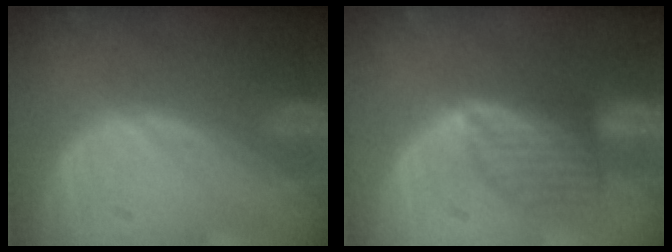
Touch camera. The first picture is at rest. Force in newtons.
{"total": 5.9, "press": 5.7, "slide": 1.5}